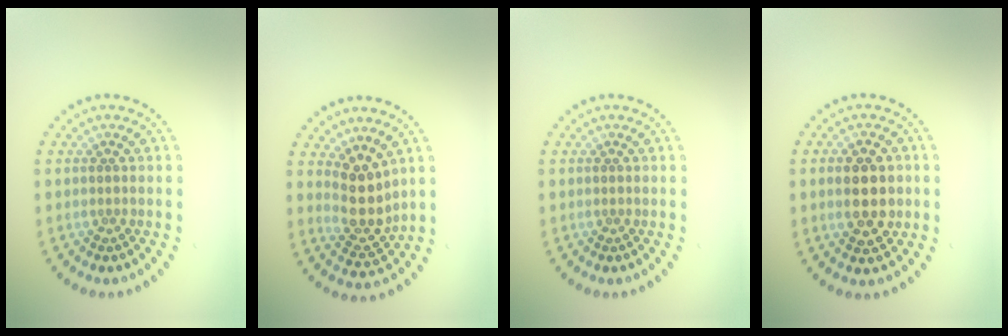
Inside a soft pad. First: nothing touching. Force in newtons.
{"total": 3.6, "press": 2.9, "slide": 2.2}
{"total": 0.0}
{"total": 4.6, "press": 4.6, "slide": 0.3}